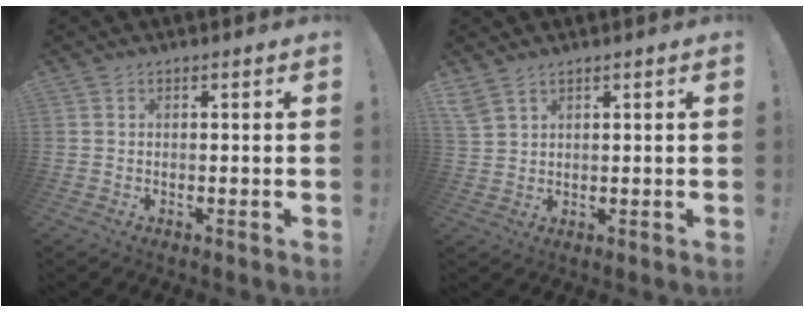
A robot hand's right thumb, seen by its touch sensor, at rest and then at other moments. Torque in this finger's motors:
{"motor_torque": [0.97, 1.09, 0.13, 0.02, 0.02]}